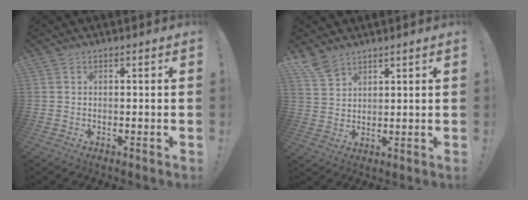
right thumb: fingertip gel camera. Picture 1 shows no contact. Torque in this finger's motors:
{"motor_torque": [-0.33, 0.55, 0.68, 0.58, 0.00]}